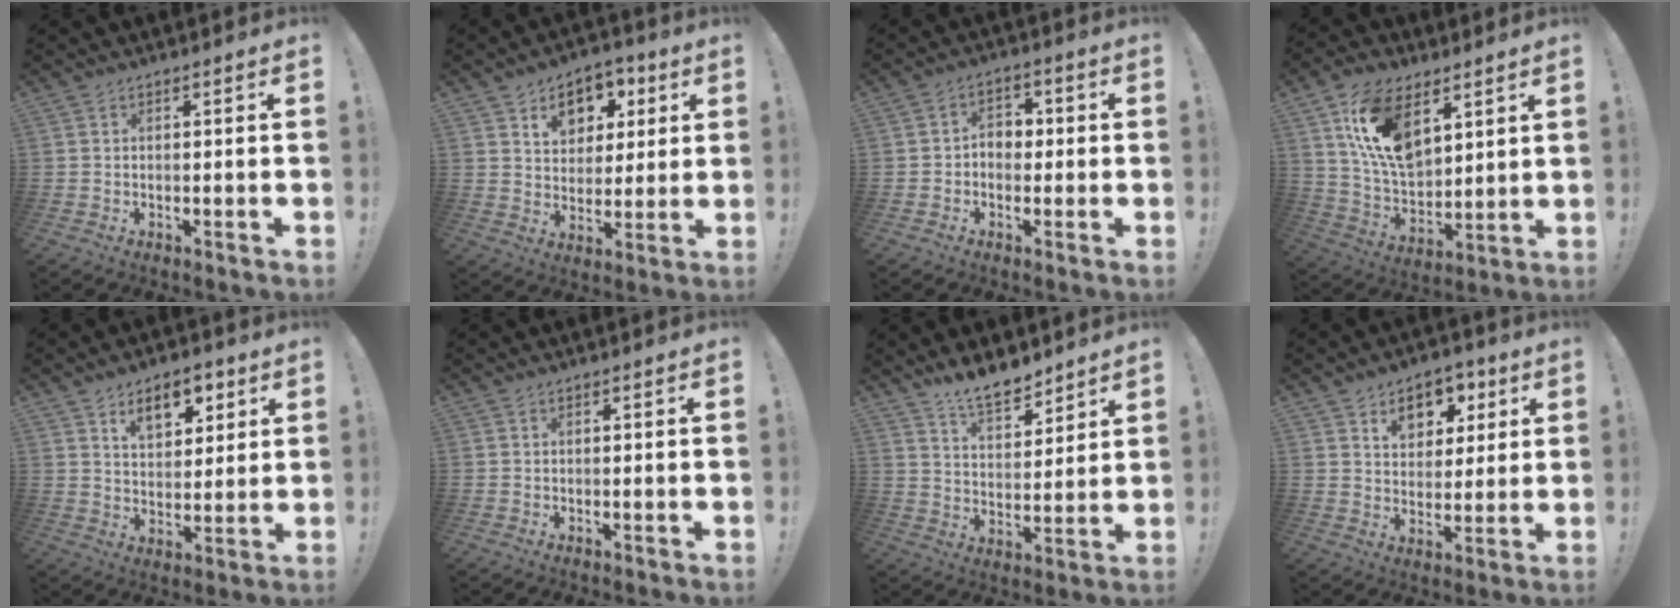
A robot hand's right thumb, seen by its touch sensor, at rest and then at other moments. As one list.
[{"total": 10.2, "force": [5.2, 7.6, 4.3], "torque": [-0.051, -0.029, 0.095]}, {"total": 5.2, "force": [-0.6, 4.1, 3.1], "torque": [-0.052, 0.011, -0.011]}, {"total": 17.0, "force": [8.4, 10.2, 10.7], "torque": [-0.220, -0.039, 0.156]}, {"total": 10.3, "force": [5.7, 6.0, 6.2], "torque": [-0.081, -0.017, 0.101]}, {"total": 0.0}, {"total": 9.9, "force": [8.5, 3.8, 3.4], "torque": [-0.049, -0.063, 0.160]}, {"total": 10.0, "force": [5.4, 7.1, 4.6], "torque": [-0.053, -0.028, 0.098]}]